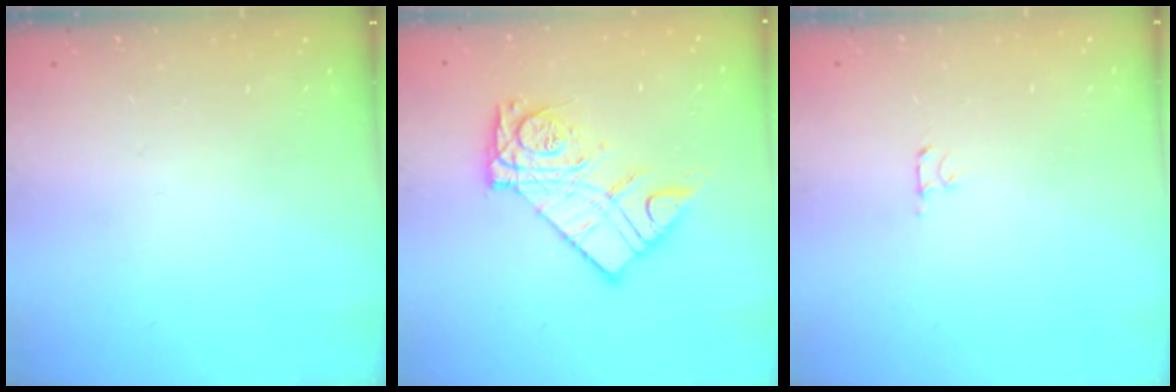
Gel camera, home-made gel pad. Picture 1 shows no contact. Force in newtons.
{"total": 14.8, "press": 14.7, "slide": 1.6}
{"total": 2.5, "press": 2.4, "slide": 0.3}